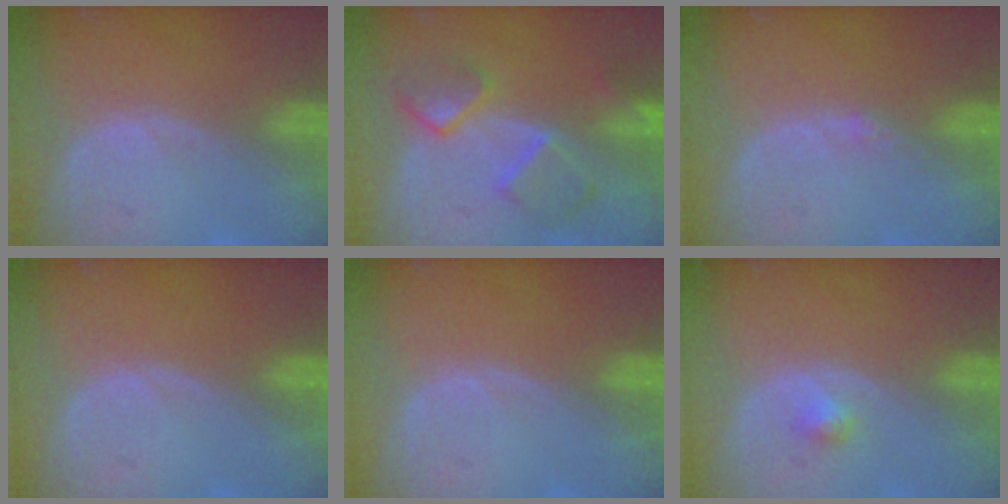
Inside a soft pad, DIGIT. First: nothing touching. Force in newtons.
{"total": 6.8, "press": 6.6, "slide": 1.2}
{"total": 1.4, "press": 1.1, "slide": 0.8}
{"total": 0.0}
{"total": 0.0}
{"total": 1.3, "press": 1.2, "slide": 0.1}